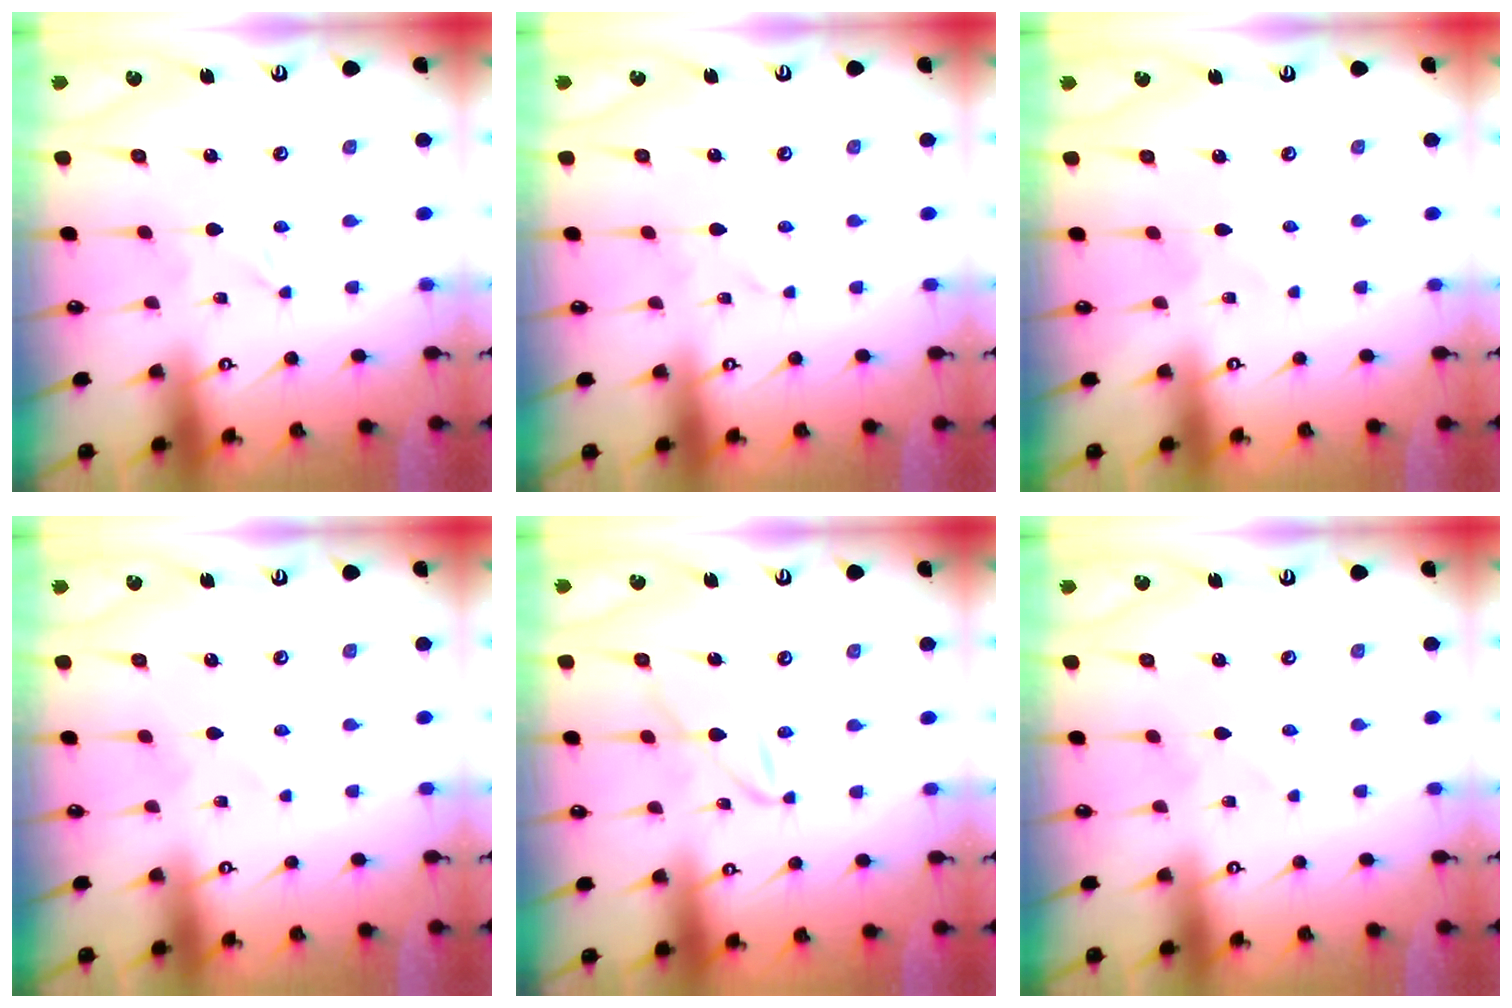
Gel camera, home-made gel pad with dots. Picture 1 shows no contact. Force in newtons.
{"total": 1.9, "press": 1.9, "slide": 0.3}
{"total": 2.4, "press": 2.4, "slide": 0.3}
{"total": 0.0}
{"total": 6.6, "press": 6.6, "slide": 0.6}
{"total": 0.0}